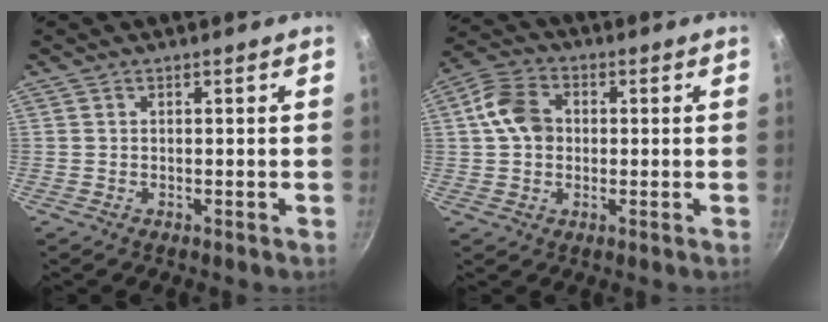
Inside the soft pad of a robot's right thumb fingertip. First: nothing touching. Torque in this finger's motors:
{"motor_torque": [-0.35, 0.66, 0.25, 0.44, 0.05]}